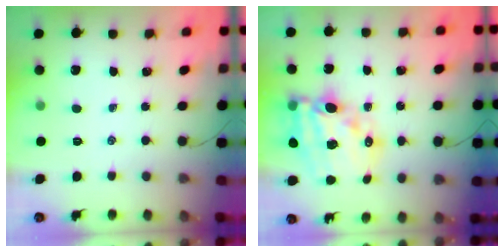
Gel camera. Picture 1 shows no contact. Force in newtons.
{"total": 20.7, "press": 20.1, "slide": 4.8}